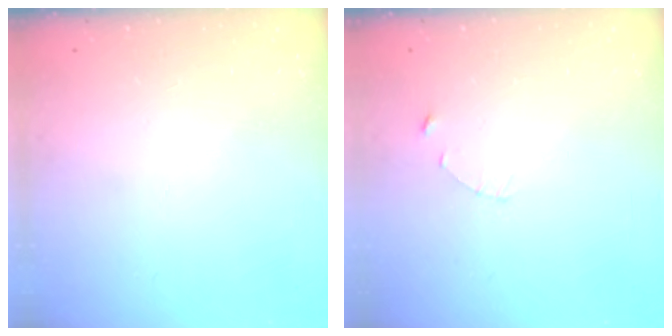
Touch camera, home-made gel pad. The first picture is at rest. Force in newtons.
{"total": 1.2, "press": 1.1, "slide": 0.2}